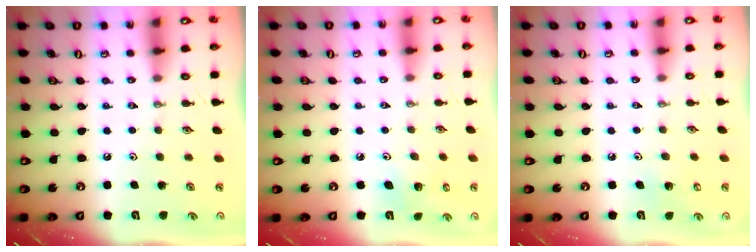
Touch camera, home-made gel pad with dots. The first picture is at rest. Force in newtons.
{"total": 4.5, "press": 4.5, "slide": 0.4}
{"total": 3.8, "press": 3.8, "slide": 0.3}